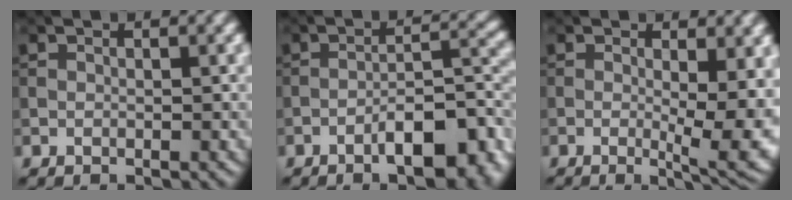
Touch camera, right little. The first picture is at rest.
{"total": 8.0, "force": [-4.4, 2.5, 6.2], "torque": [-0.081, 0.009, -0.065]}
{"total": 7.1, "force": [-0.4, 2.1, 6.7], "torque": [-0.089, -0.014, -0.003]}